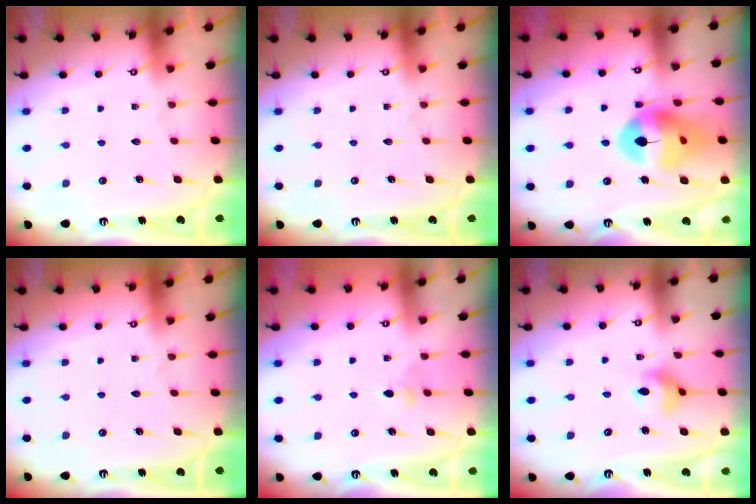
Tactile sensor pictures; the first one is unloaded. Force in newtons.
{"total": 0.0}
{"total": 15.8, "press": 15.6, "slide": 2.1}
{"total": 0.0}
{"total": 2.5, "press": 2.4, "slide": 0.6}
{"total": 7.7, "press": 7.4, "slide": 2.2}